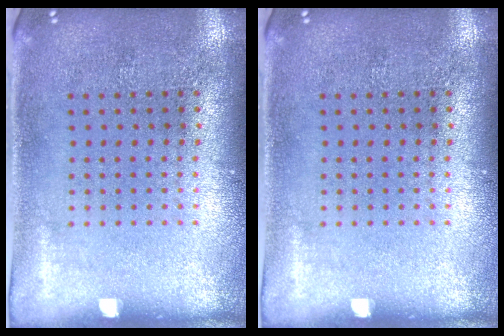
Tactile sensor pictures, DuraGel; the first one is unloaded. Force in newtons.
{"total": 0.0}